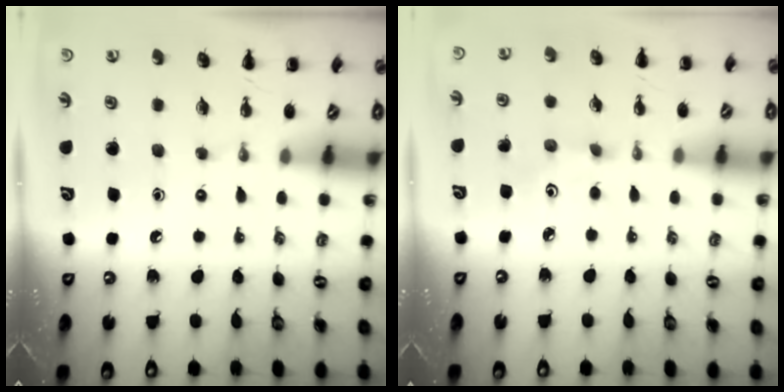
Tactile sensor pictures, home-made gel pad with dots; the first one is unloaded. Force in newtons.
{"total": 1.8, "press": 1.7, "slide": 0.6}